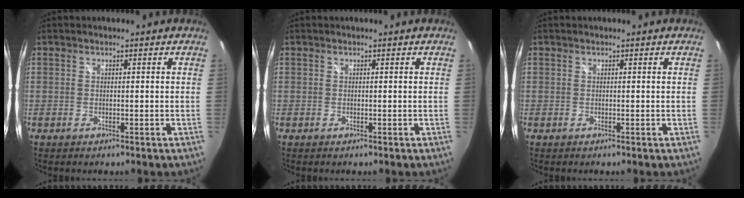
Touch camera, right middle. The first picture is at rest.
{"total": 0.0}
{"total": 0.0}